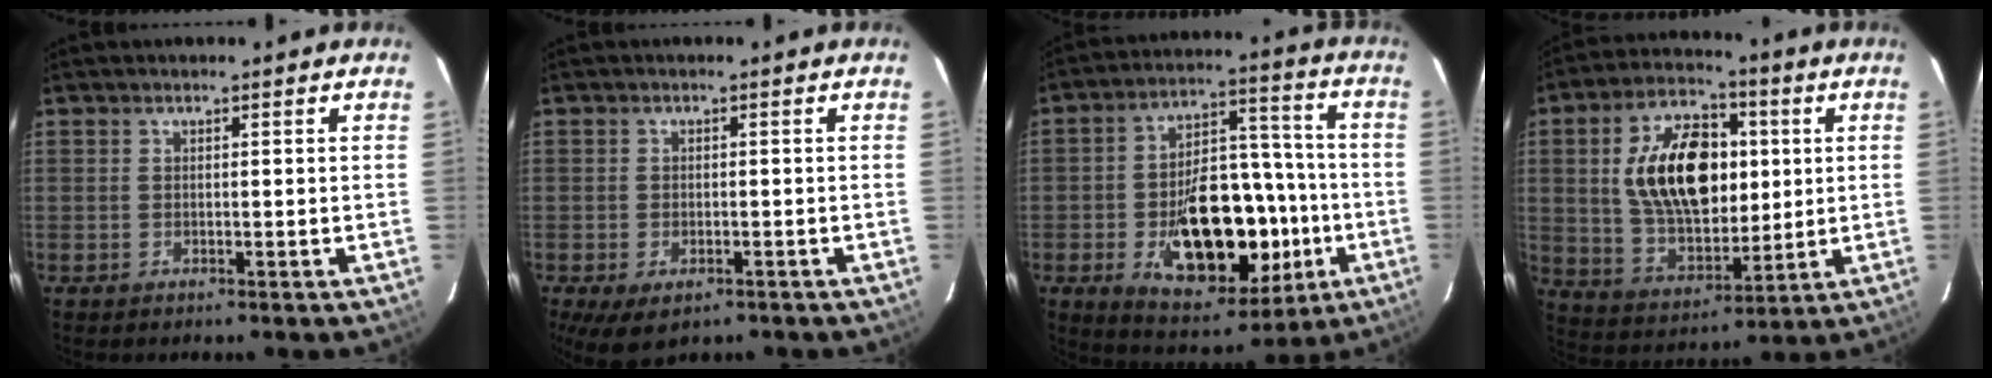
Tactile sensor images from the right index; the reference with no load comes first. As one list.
[{"total": 6.3, "force": [-3.5, 3.3, 4.0], "torque": [-0.085, -0.026, -0.054]}, {"total": 22.1, "force": [-6.0, 12.1, 17.5], "torque": [-0.297, 0.019, -0.071]}, {"total": 18.8, "force": [3.4, 10.9, 14.9], "torque": [-0.273, 0.020, 0.073]}]